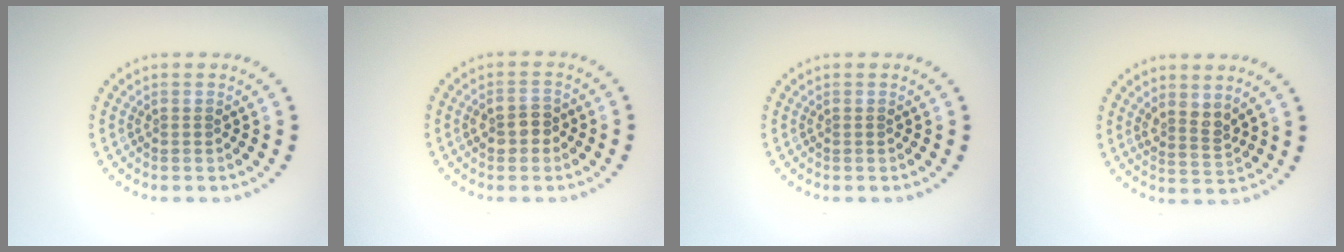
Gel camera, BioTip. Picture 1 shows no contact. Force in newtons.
{"total": 2.3, "press": 2.3, "slide": 0.4}
{"total": 0.0}
{"total": 2.2, "press": 1.7, "slide": 1.4}